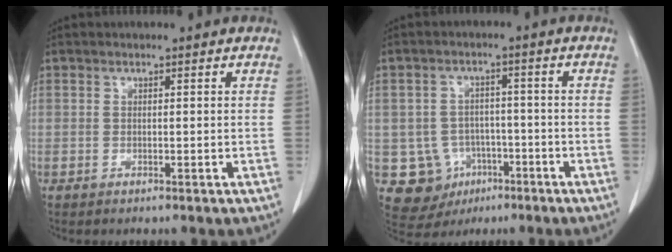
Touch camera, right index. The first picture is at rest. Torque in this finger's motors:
{"motor_torque": [-0.38, -0.01, -1.05, -0.21]}